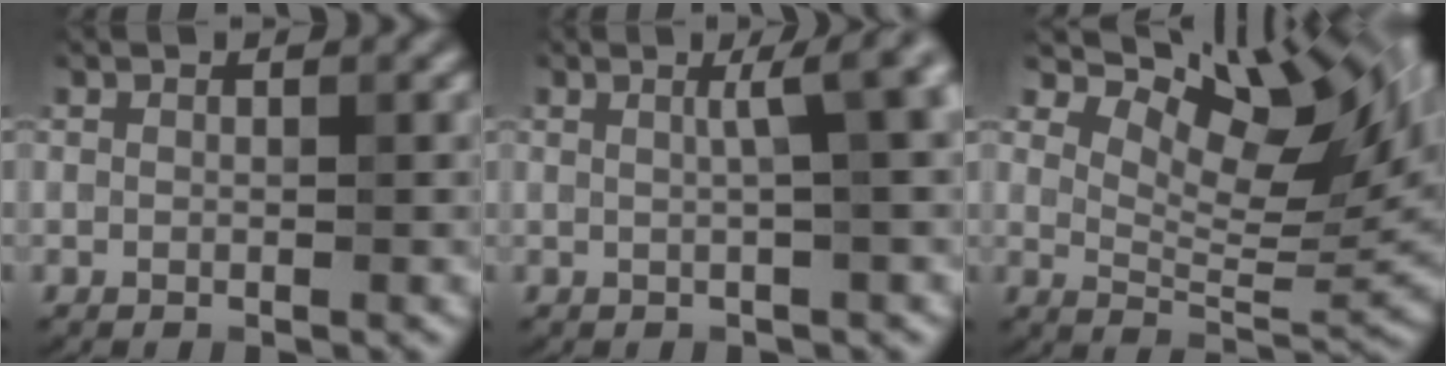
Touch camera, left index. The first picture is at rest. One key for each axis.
{"total": 4.4, "fx": 1.0, "fy": 1.2, "fz": 4.1, "tx": -0.032, "ty": 0.023, "tz": 0.011}
{"total": 11.8, "fx": 6.7, "fy": 4.6, "fz": 8.5, "tx": -0.125, "ty": 0.012, "tz": 0.111}